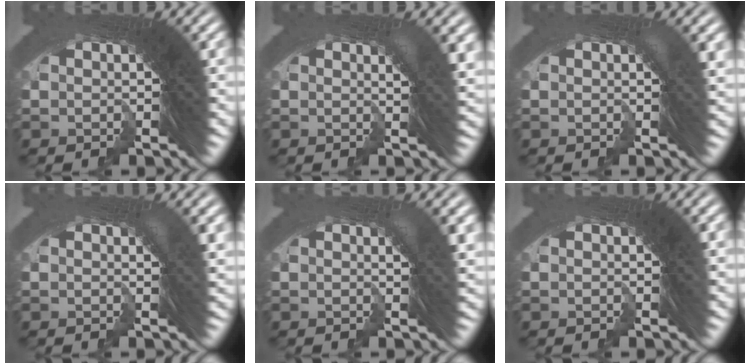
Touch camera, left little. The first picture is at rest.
{"total": 1.6, "force": [0.6, 0.1, 1.5], "torque": [-0.025, -0.003, 0.009]}
{"total": 0.6, "force": [0.0, -0.2, 0.5], "torque": [-0.010, 0.002, -0.001]}
{"total": 0.6, "force": [0.1, -0.3, 0.6], "torque": [-0.014, -0.002, 0.003]}
{"total": 1.2, "force": [0.4, 0.0, 1.2], "torque": [-0.021, 0.001, 0.005]}
{"total": 0.0}